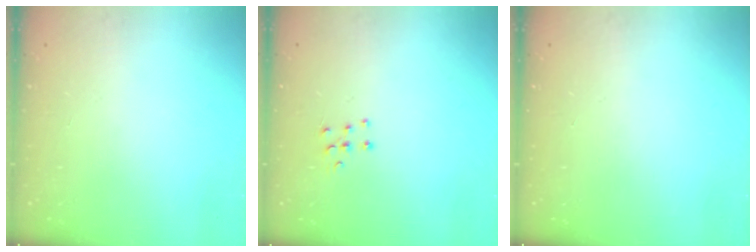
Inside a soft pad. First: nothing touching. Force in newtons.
{"total": 5.3, "press": 5.2, "slide": 0.4}
{"total": 0.0}